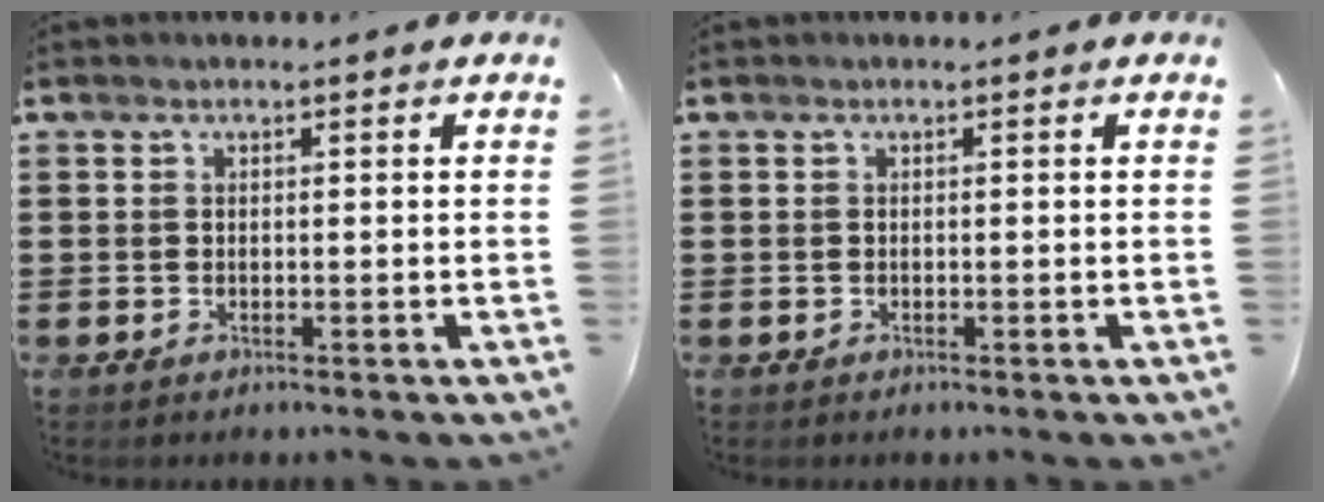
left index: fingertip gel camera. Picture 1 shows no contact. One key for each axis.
{"total": 0.0}